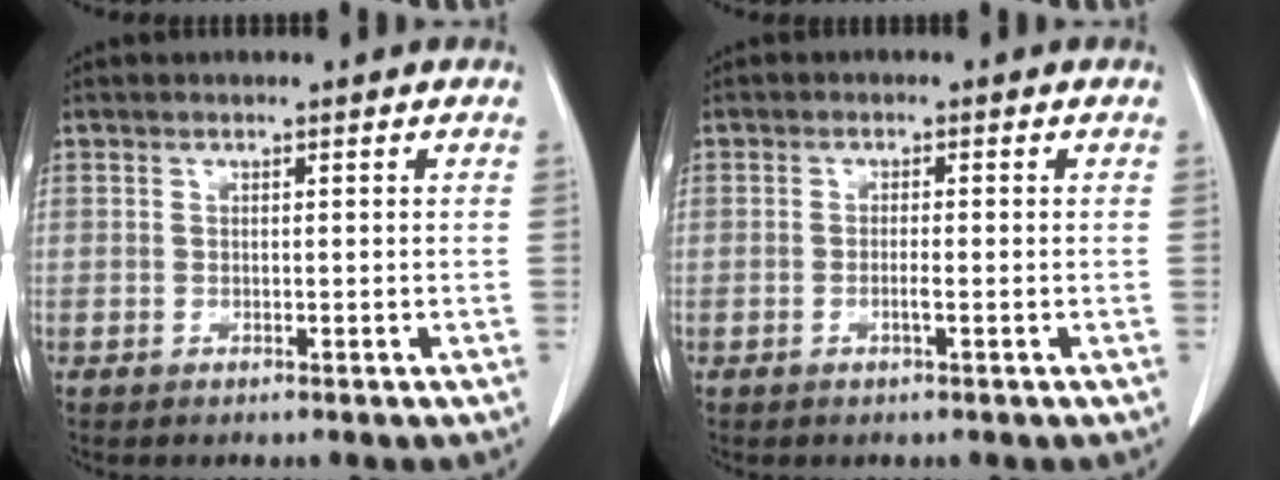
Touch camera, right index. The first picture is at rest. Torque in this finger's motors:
{"motor_torque": [-0.13, 0.09, -0.08, -0.01]}